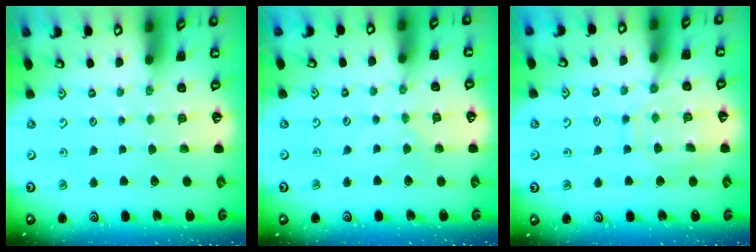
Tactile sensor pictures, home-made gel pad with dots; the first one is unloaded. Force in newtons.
{"total": 0.0}
{"total": 11.0, "press": 11.0, "slide": 0.8}